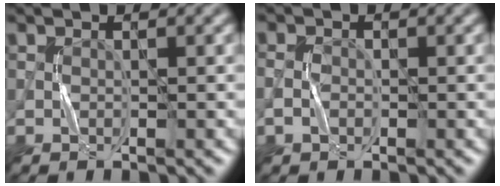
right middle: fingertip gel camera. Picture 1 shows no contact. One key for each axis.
{"total": 1.2, "fx": -0.6, "fy": 0.8, "fz": 0.6, "tx": -0.011, "ty": 0.000, "tz": -0.015}